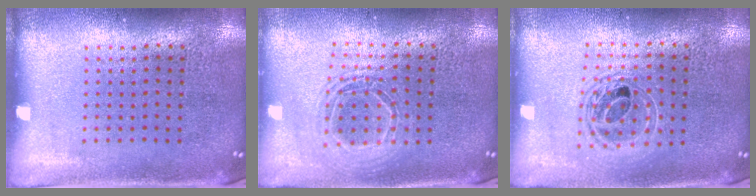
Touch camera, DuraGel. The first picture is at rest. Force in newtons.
{"total": 1.6, "press": 1.4, "slide": 0.8}
{"total": 1.7, "press": 1.4, "slide": 0.9}